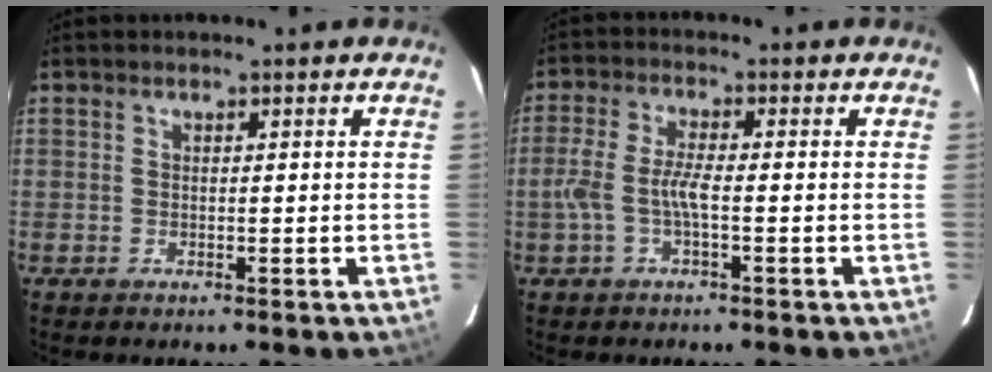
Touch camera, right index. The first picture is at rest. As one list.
[{"total": 5.0, "force": [-1.5, 0.7, 4.8], "torque": [-0.106, 0.002, -0.027]}]